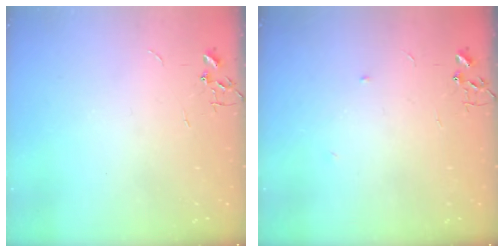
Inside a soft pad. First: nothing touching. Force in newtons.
{"total": 4.2, "press": 4.0, "slide": 1.1}